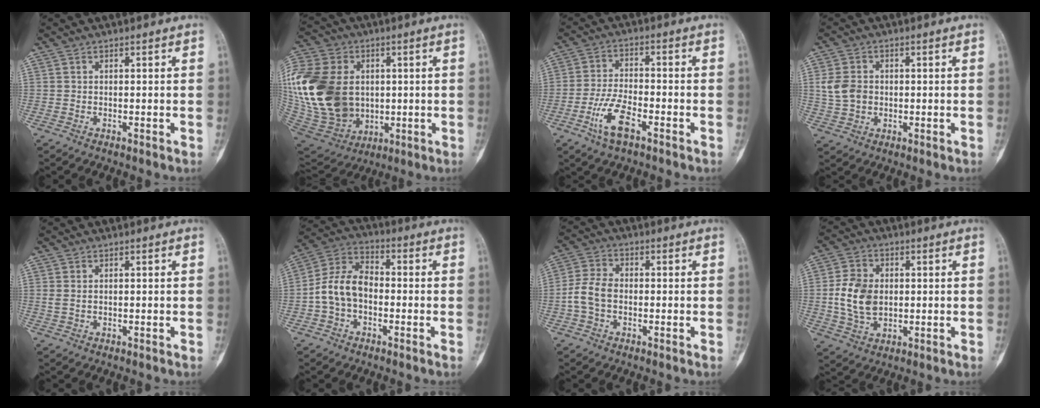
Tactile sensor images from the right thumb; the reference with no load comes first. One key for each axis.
{"total": 31.6, "fx": 2.0, "fy": 23.5, "fz": 21.1, "tx": -0.470, "ty": 0.017, "tz": 0.061}
{"total": 8.1, "fx": -4.0, "fy": 3.2, "fz": 6.3, "tx": -0.129, "ty": 0.017, "tz": -0.077}
{"total": 6.1, "fx": 0.4, "fy": 4.9, "fz": 3.6, "tx": -0.060, "ty": 0.004, "tz": 0.012}
{"total": 1.5, "fx": 0.3, "fy": 0.9, "fz": 1.2, "tx": -0.030, "ty": 0.007, "tz": 0.014}
{"total": 9.8, "fx": -1.7, "fy": 6.8, "fz": 6.9, "tx": -0.124, "ty": 0.037, "tz": -0.045}
{"total": 6.0, "fx": -1.1, "fy": 4.1, "fz": 4.3, "tx": -0.092, "ty": 0.019, "tz": -0.027}
{"total": 9.6, "fx": 0.2, "fy": 6.8, "fz": 6.8, "tx": -0.121, "ty": 0.002, "tz": 0.008}